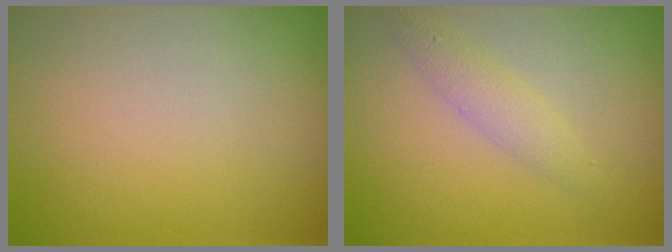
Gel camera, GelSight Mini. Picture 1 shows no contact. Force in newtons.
{"total": 1.7, "press": 1.7, "slide": 0.0}